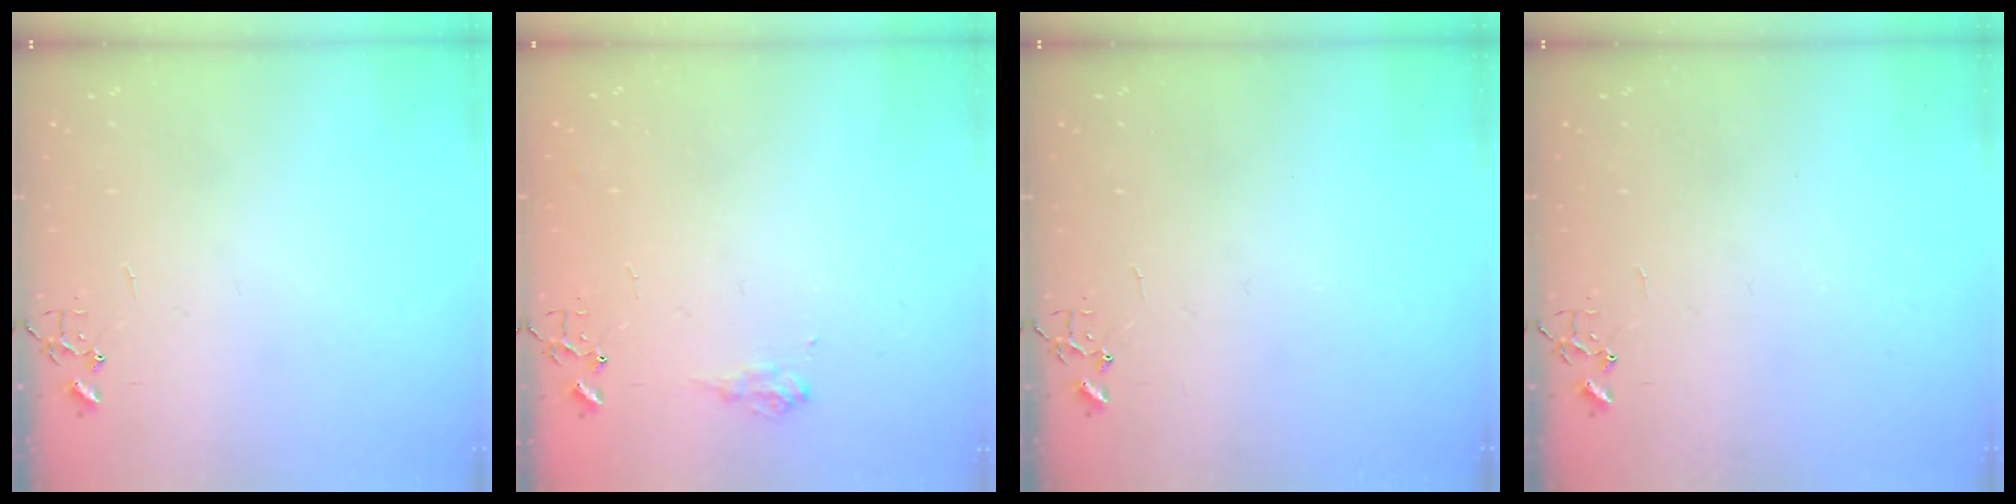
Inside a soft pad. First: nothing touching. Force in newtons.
{"total": 8.0, "press": 8.0, "slide": 1.0}
{"total": 0.0}
{"total": 0.0}